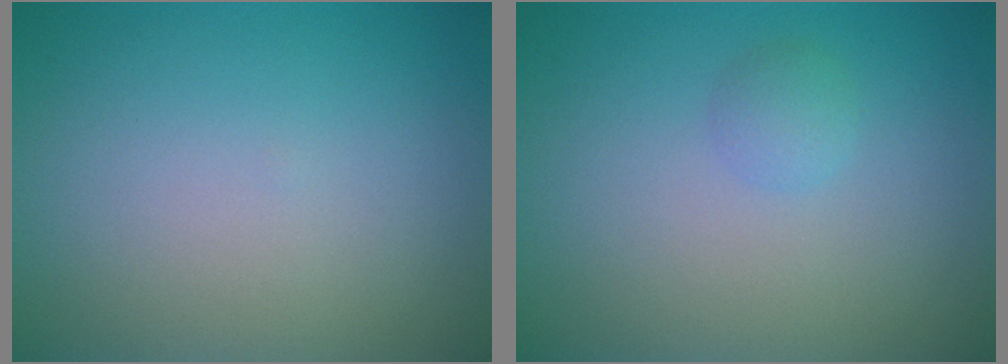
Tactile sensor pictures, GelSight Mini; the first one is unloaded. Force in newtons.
{"total": 1.1, "press": 1.1, "slide": 0.0}